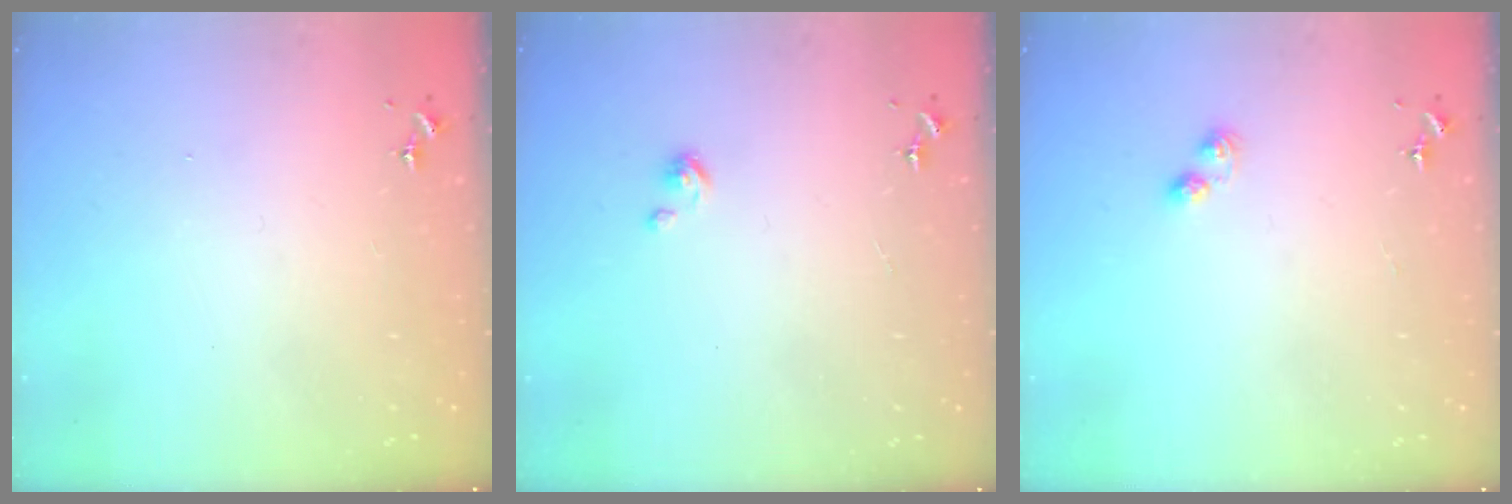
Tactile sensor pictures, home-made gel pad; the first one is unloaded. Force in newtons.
{"total": 2.7, "press": 2.7, "slide": 0.3}
{"total": 3.6, "press": 3.6, "slide": 0.4}